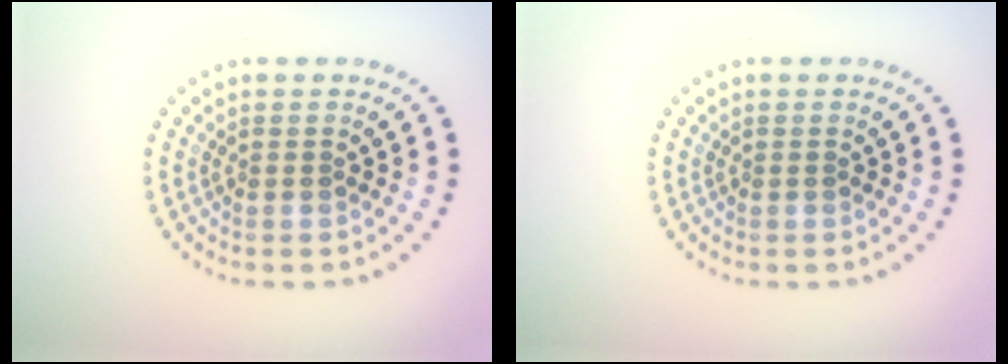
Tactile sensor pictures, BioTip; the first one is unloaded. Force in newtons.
{"total": 0.0}